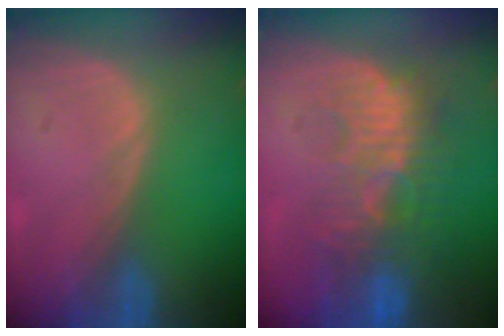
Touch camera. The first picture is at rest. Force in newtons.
{"total": 10.4, "press": 9.5, "slide": 4.3}